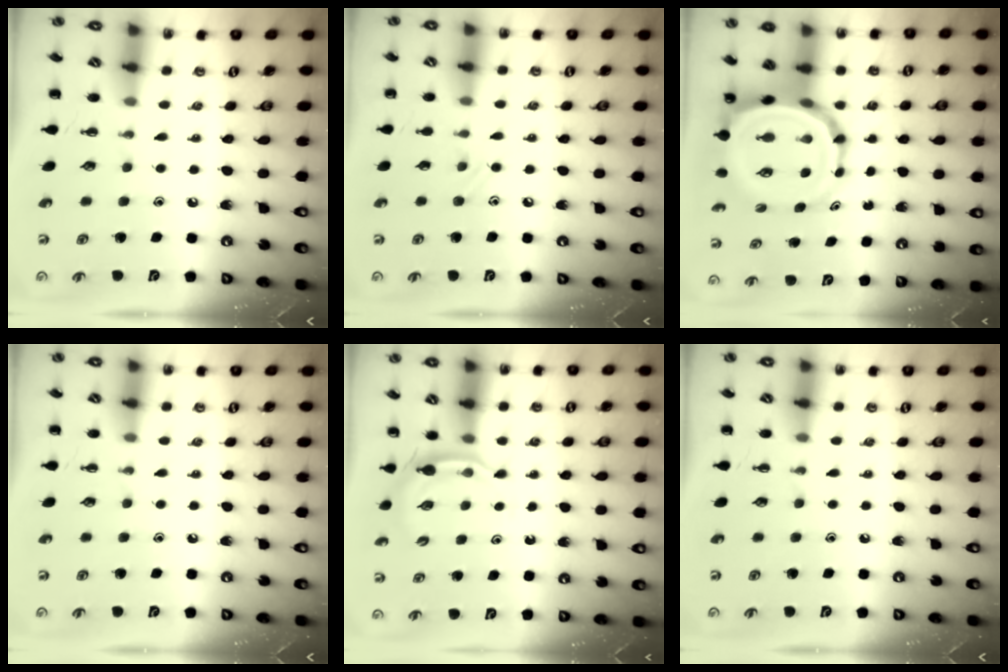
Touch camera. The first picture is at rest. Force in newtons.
{"total": 4.7, "press": 4.5, "slide": 1.5}
{"total": 9.4, "press": 8.8, "slide": 3.1}
{"total": 0.0}
{"total": 2.9, "press": 2.8, "slide": 0.7}
{"total": 0.0}